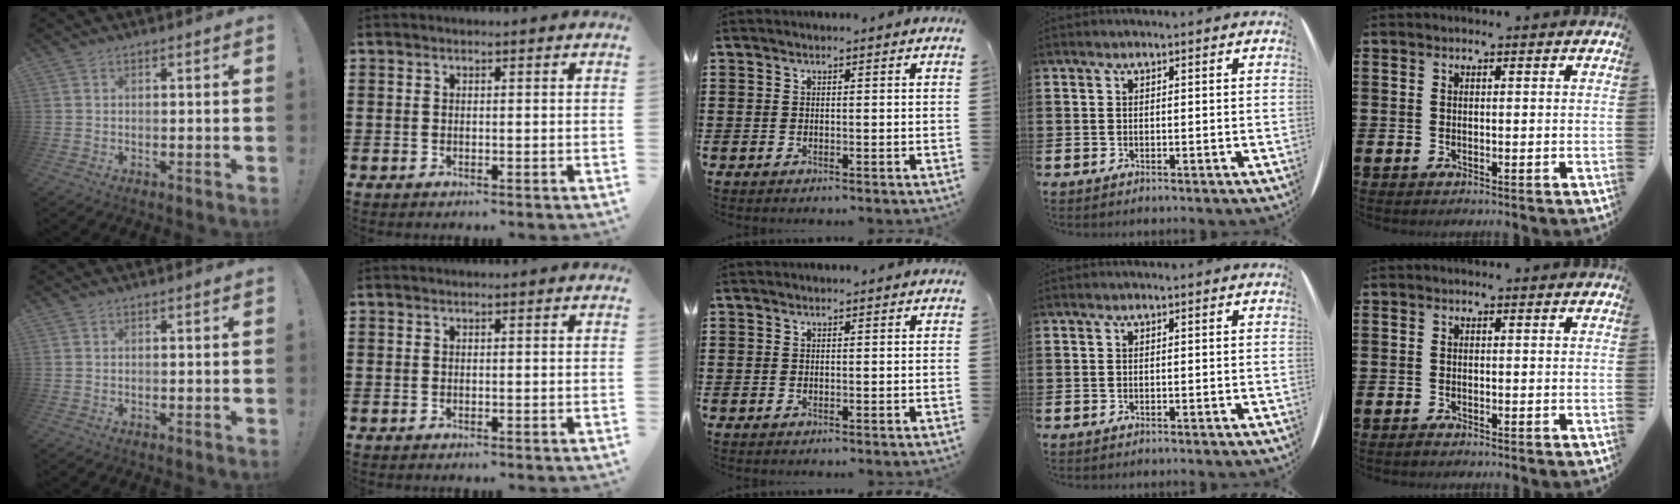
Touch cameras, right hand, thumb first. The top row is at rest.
{}